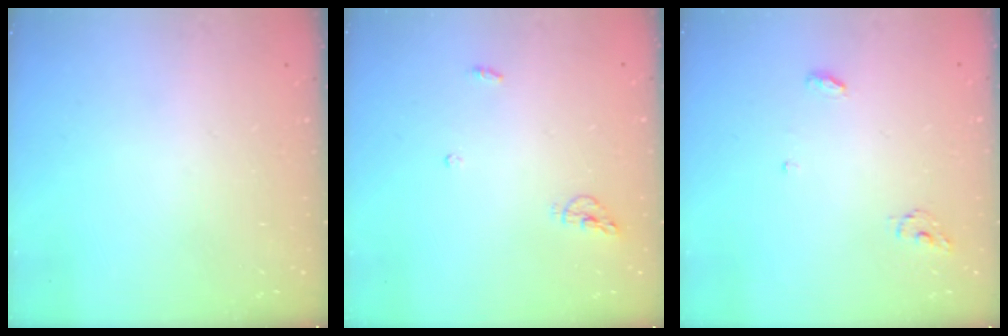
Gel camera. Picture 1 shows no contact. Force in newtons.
{"total": 5.4, "press": 5.4, "slide": 0.5}
{"total": 3.5, "press": 3.5, "slide": 0.3}